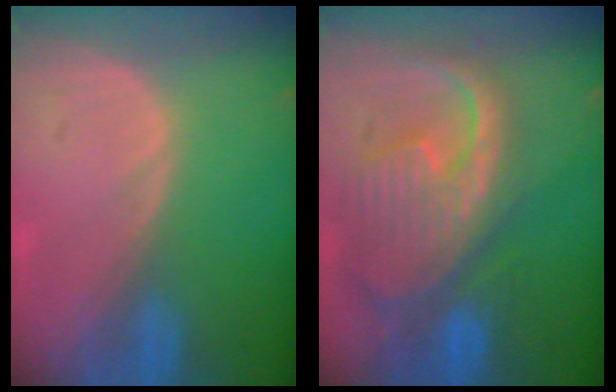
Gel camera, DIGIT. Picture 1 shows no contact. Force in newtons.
{"total": 12.5, "press": 10.7, "slide": 6.5}